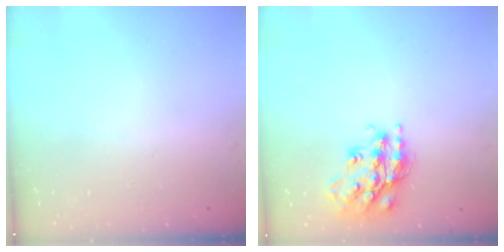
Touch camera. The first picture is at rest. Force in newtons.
{"total": 17.4, "press": 17.4, "slide": 1.4}